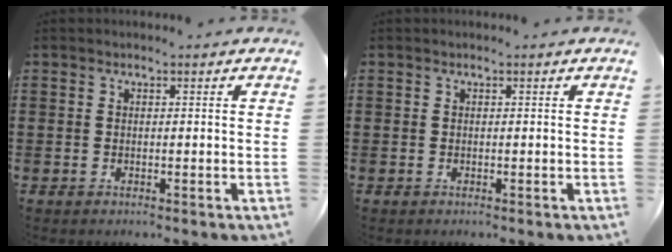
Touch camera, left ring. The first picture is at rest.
{"total": 0.0}